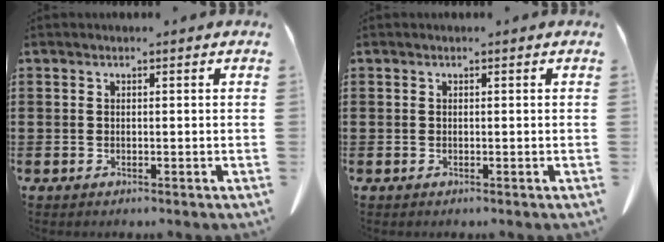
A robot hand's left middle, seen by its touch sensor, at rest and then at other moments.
{"total": 0.0}